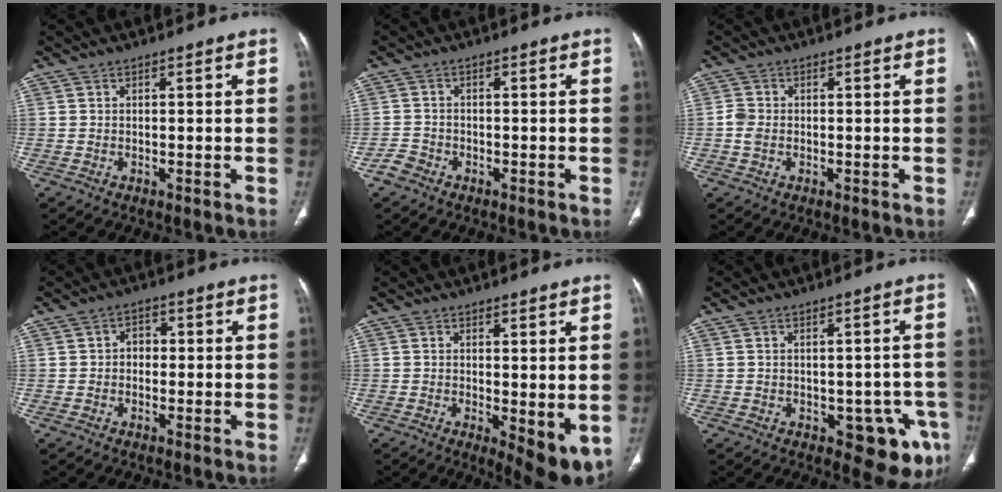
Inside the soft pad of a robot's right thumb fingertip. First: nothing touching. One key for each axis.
{"total": 2.4, "fx": -1.6, "fy": 1.7, "fz": 0.6, "tx": -0.010, "ty": 0.010, "tz": -0.034}
{"total": 2.3, "fx": -0.4, "fy": 1.8, "fz": 1.3, "tx": -0.028, "ty": 0.006, "tz": -0.009}
{"total": 2.9, "fx": -0.1, "fy": 2.4, "fz": 1.6, "tx": -0.006, "ty": 0.012, "tz": -0.008}
{"total": 7.8, "fx": -1.0, "fy": 2.8, "fz": 7.2, "tx": -0.096, "ty": -0.023, "tz": -0.008}
{"total": 9.0, "fx": -3.7, "fy": 4.4, "fz": 6.9, "tx": -0.049, "ty": 0.009, "tz": -0.040}